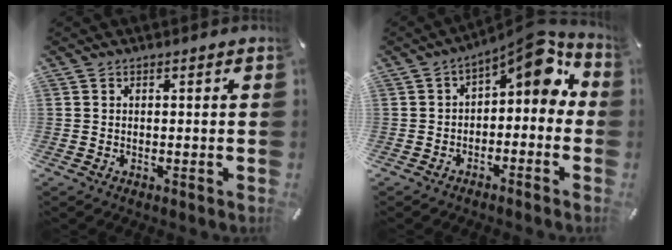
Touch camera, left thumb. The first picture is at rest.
{"total": 7.0, "force": [3.7, 3.0, 5.1], "torque": [-0.063, -0.041, 0.053]}